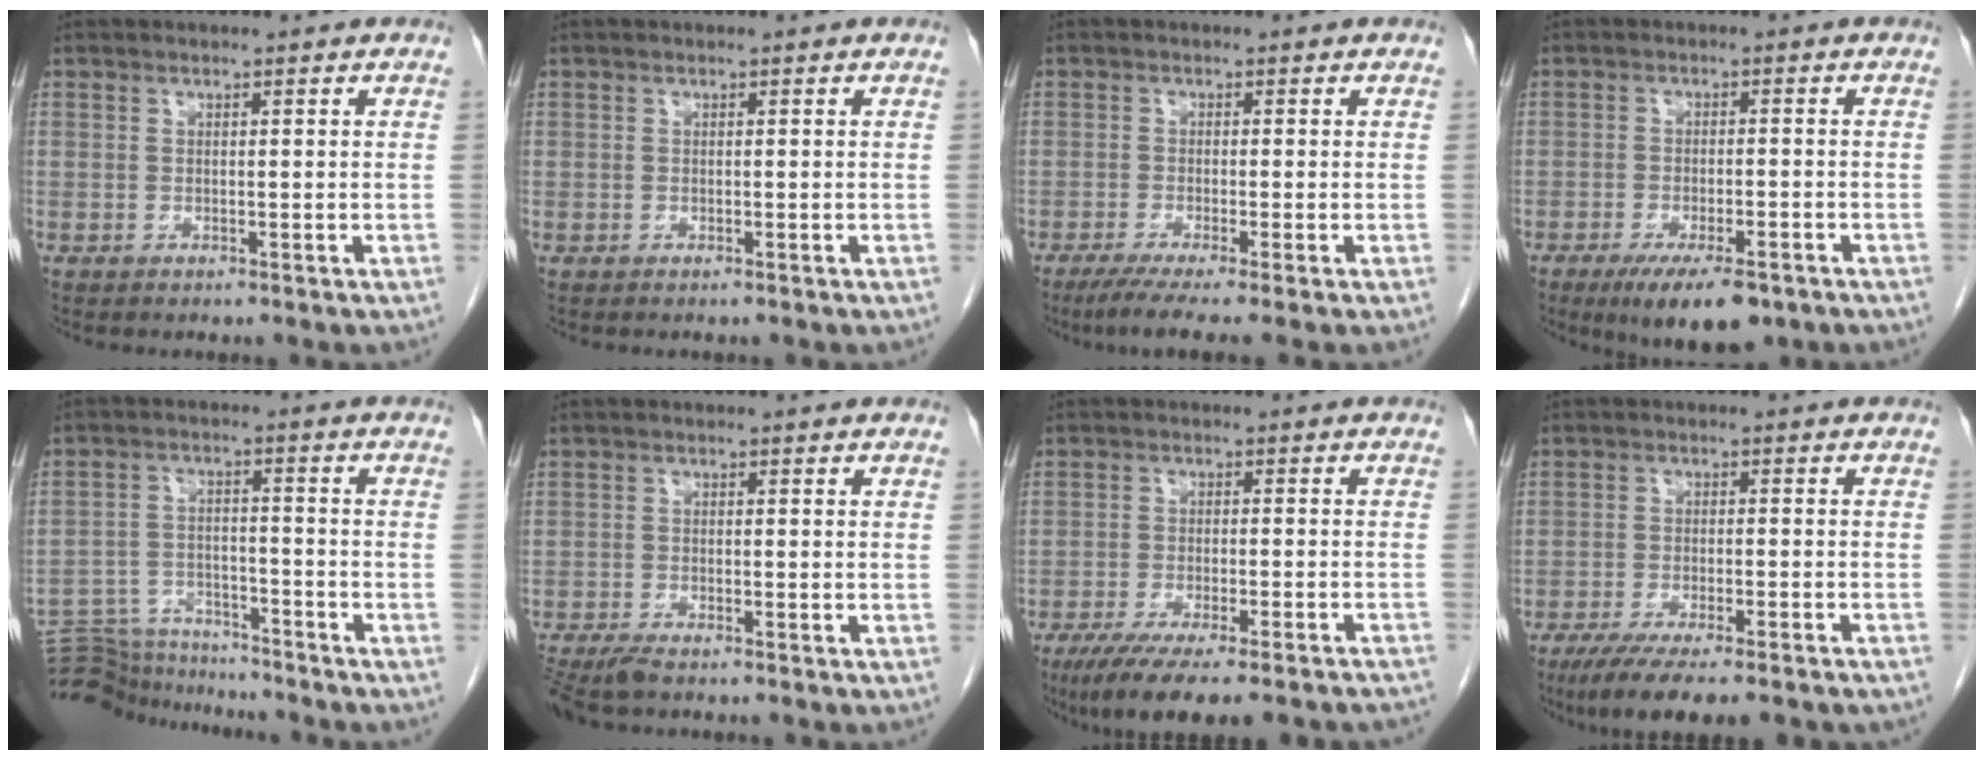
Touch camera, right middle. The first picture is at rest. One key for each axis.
{"total": 0.0}
{"total": 5.9, "fx": -4.3, "fy": -0.5, "fz": 4.0, "tx": -0.060, "ty": -0.017, "tz": -0.072}
{"total": 9.1, "fx": -6.0, "fy": 2.8, "fz": 6.2, "tx": -0.094, "ty": -0.012, "tz": -0.092}
{"total": 12.1, "fx": -11.8, "fy": 2.0, "fz": 1.6, "tx": -0.025, "ty": 0.016, "tz": -0.187}
{"total": 5.2, "fx": -4.3, "fy": 0.9, "fz": 2.7, "tx": -0.049, "ty": -0.014, "tz": -0.076}
{"total": 17.4, "fx": -14.5, "fy": 2.3, "fz": 9.4, "tx": -0.108, "ty": -0.026, "tz": -0.201}
{"total": 13.1, "fx": -10.4, "fy": 2.2, "fz": 7.7, "tx": -0.112, "ty": -0.021, "tz": -0.151}